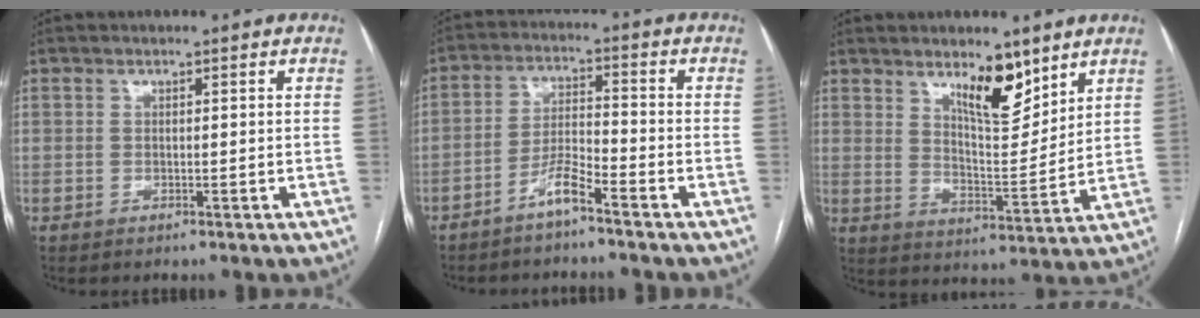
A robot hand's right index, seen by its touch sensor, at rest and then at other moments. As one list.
[{"total": 5.0, "force": [-3.8, 0.2, 3.3], "torque": [-0.069, 0.002, -0.076]}, {"total": 8.9, "force": [6.0, 2.5, 6.0], "torque": [-0.101, -0.010, 0.106]}]